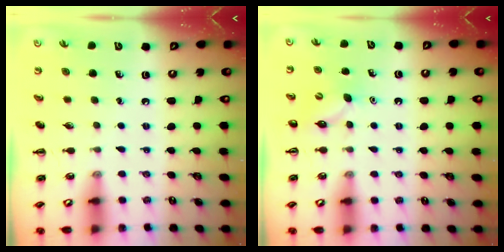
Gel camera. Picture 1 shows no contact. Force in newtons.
{"total": 4.4, "press": 4.2, "slide": 1.2}